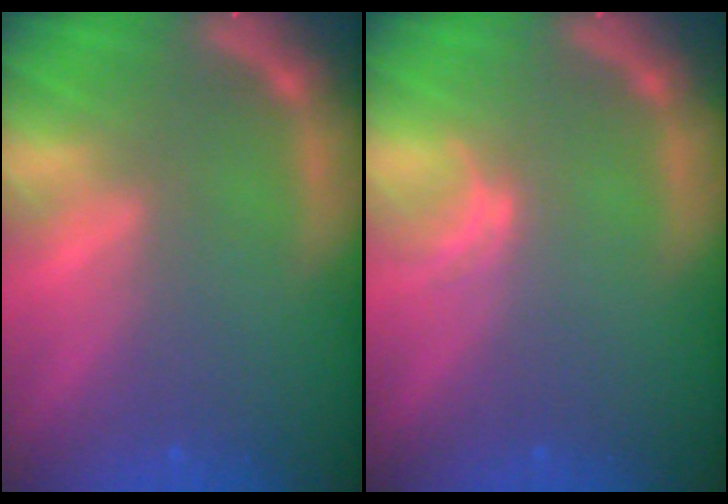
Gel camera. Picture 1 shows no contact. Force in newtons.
{"total": 1.0}